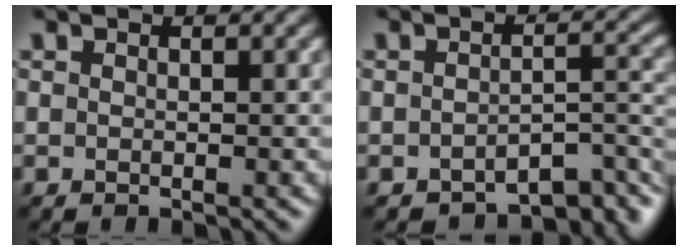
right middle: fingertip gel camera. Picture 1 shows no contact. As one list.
[{"total": 5.8, "force": [-4.6, 2.0, 2.9], "torque": [-0.027, -0.004, -0.060]}]